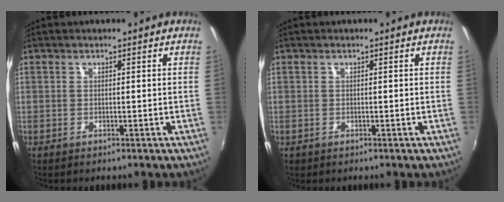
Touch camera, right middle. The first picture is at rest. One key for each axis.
{"total": 0.0}